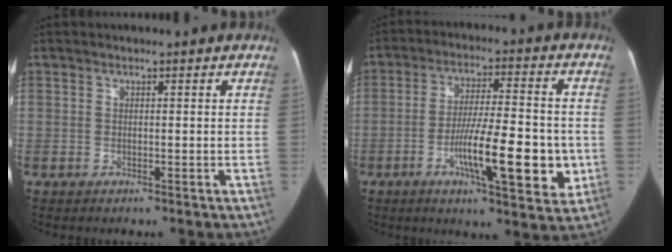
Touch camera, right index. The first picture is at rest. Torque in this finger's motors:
{"motor_torque": [1.44, -0.69, 0.33, 0.10]}